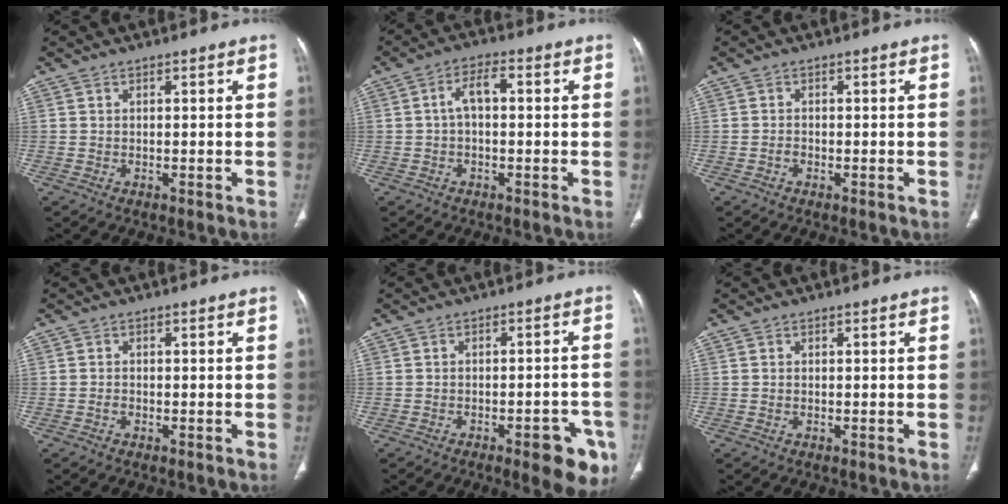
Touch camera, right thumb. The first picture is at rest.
{"total": 4.5, "force": [0.1, 2.2, 3.9], "torque": [-0.066, 0.020, -0.004]}
{"total": 0.8, "force": [-0.4, 0.5, 0.4], "torque": [-0.003, 0.003, -0.010]}
{"total": 0.8, "force": [-0.4, 0.6, 0.4], "torque": [-0.004, 0.003, -0.008]}
{"total": 9.4, "force": [-4.8, 3.3, 7.3], "torque": [-0.061, 0.021, -0.055]}
{"total": 0.0}